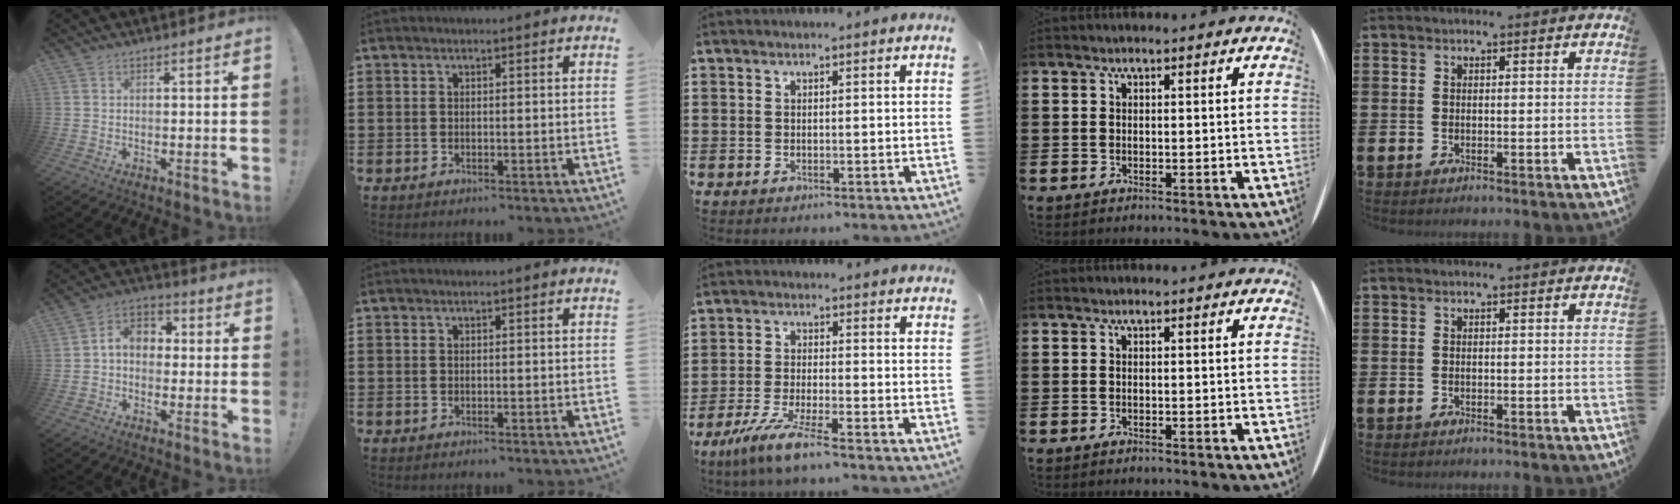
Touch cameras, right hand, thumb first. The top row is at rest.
{"thumb": {"total": 7.6, "force": [0.4, 5.6, 5.1], "torque": [-0.088, 0.019, 0.012]}, "middle": {"total": 6.2, "force": [-4.8, -0.2, 4.0], "torque": [-0.090, -0.020, -0.093]}}